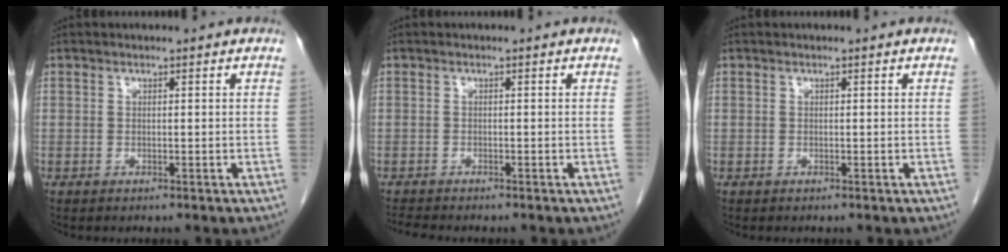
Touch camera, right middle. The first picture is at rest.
{"total": 1.9, "force": [-1.9, -0.1, 0.5], "torque": [-0.013, -0.009, -0.031]}
{"total": 0.0}